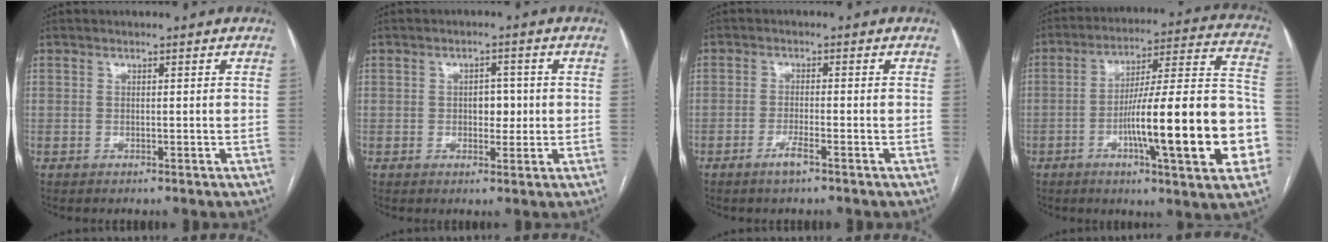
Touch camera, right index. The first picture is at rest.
{"total": 3.2, "force": [0.0, 1.9, 2.6], "torque": [-0.033, 0.006, 0.002]}
{"total": 2.7, "force": [-1.7, 0.0, 2.0], "torque": [-0.042, -0.003, -0.034]}
{"total": 22.7, "force": [-6.3, 2.3, 21.7], "torque": [-0.268, 0.017, -0.090]}